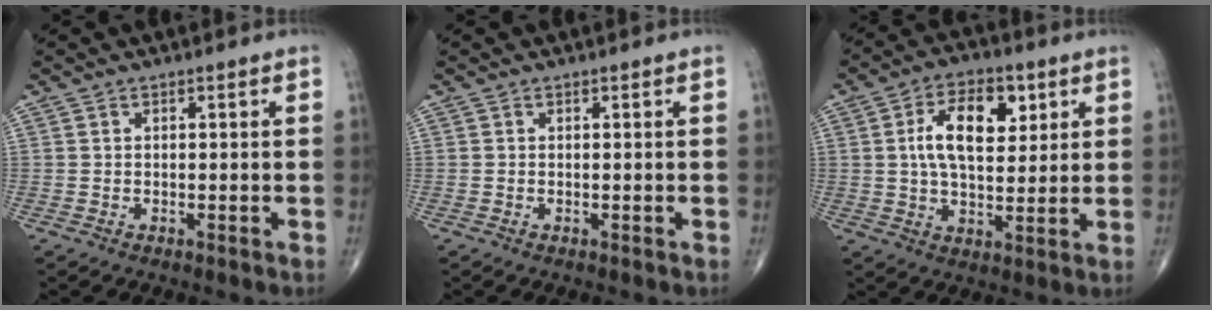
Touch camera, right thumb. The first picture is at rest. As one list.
[{"total": 0.0}, {"total": 12.2, "force": [3.3, 6.8, 9.6], "torque": [-0.138, -0.005, 0.054]}]